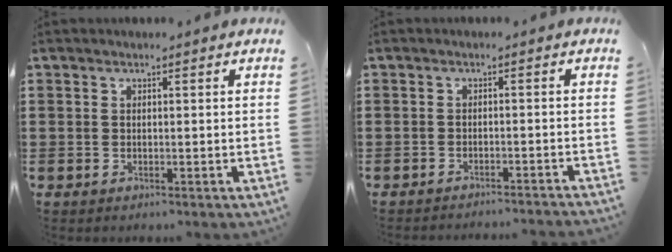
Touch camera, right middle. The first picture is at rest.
{"total": 1.8, "force": [-1.7, -0.3, 0.3], "torque": [-0.006, 0.005, -0.035]}